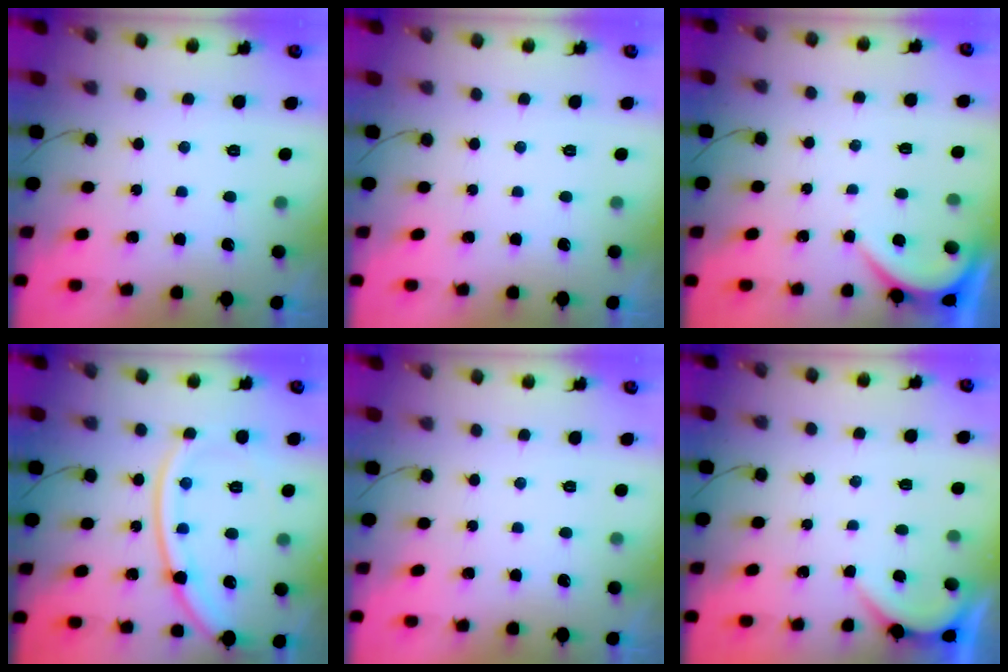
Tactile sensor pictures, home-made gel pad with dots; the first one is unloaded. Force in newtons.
{"total": 0.0}
{"total": 2.4, "press": 2.4, "slide": 0.2}
{"total": 15.6, "press": 15.5, "slide": 1.9}
{"total": 0.0}
{"total": 1.9, "press": 1.9, "slide": 0.3}